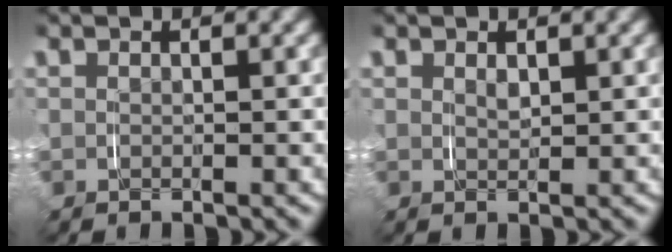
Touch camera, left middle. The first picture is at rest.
{"total": 0.6, "force": [0.5, 0.2, 0.4], "torque": [-0.007, -0.011, 0.014]}